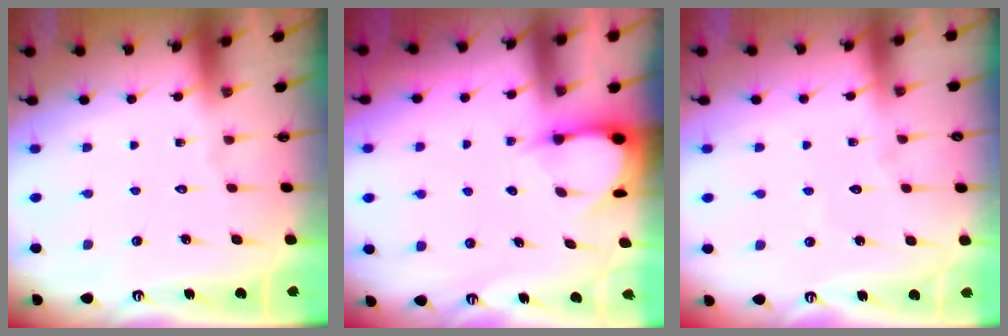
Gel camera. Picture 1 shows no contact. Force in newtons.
{"total": 3.5, "press": 3.5, "slide": 0.4}
{"total": 4.0, "press": 4.0, "slide": 0.3}